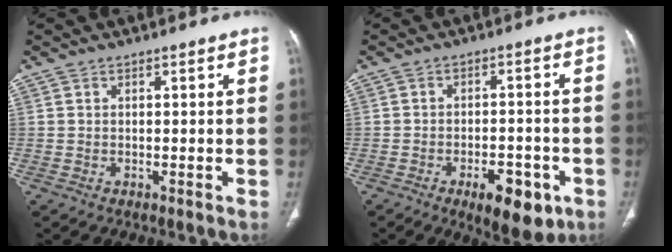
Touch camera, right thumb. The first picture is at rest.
{"total": 9.9, "force": [-4.8, 4.6, 7.4], "torque": [-0.085, 0.017, -0.060]}